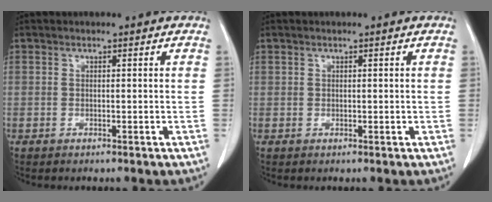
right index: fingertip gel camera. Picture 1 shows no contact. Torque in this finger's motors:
{"motor_torque": [-0.19, 0.06, -0.02, -0.01]}